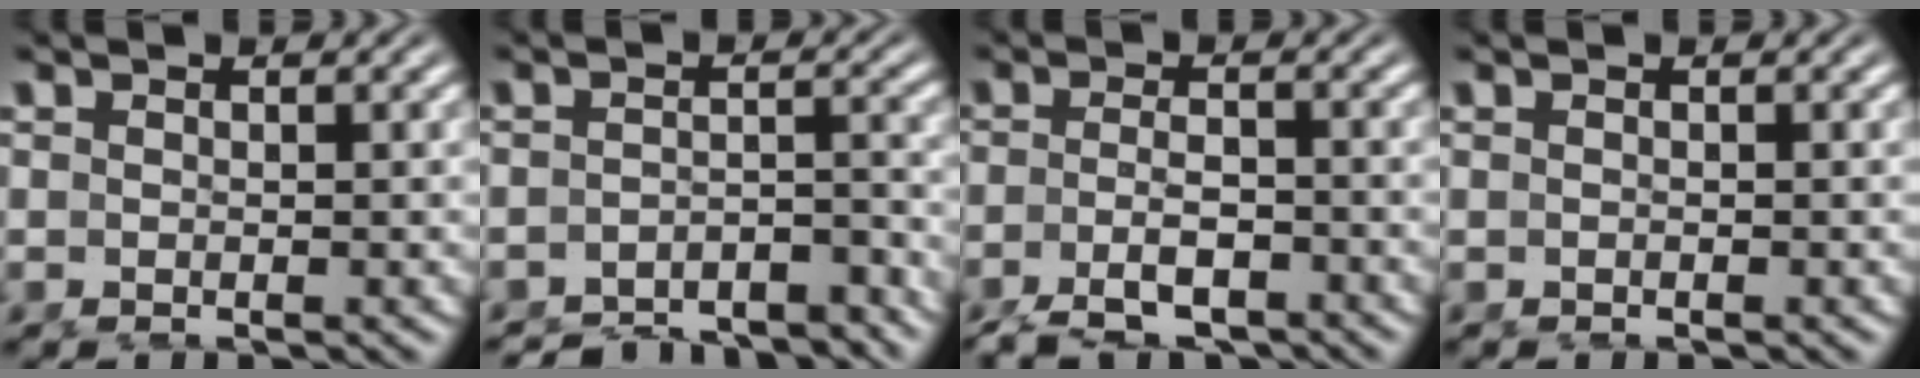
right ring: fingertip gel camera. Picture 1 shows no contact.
{"total": 7.1, "force": [-6.7, 1.3, 1.8], "torque": [-0.005, -0.010, -0.107]}
{"total": 5.3, "force": [-4.1, 1.6, 2.9], "torque": [-0.040, -0.011, -0.061]}
{"total": 0.0}